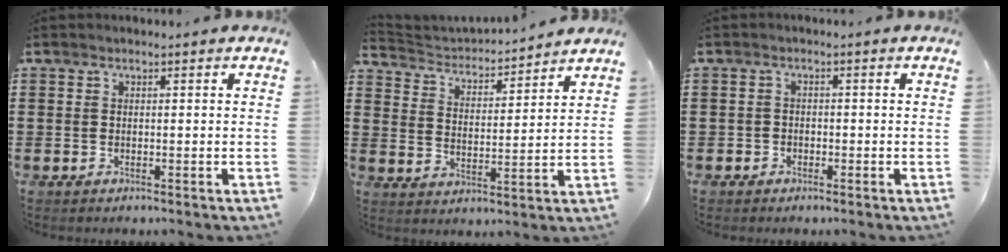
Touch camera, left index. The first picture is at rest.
{"total": 3.0, "force": [3.0, 0.4, 0.1], "torque": [-0.022, -0.030, 0.044]}
{"total": 1.3, "force": [-1.0, 0.9, -0.1], "torque": [-0.005, 0.002, -0.024]}